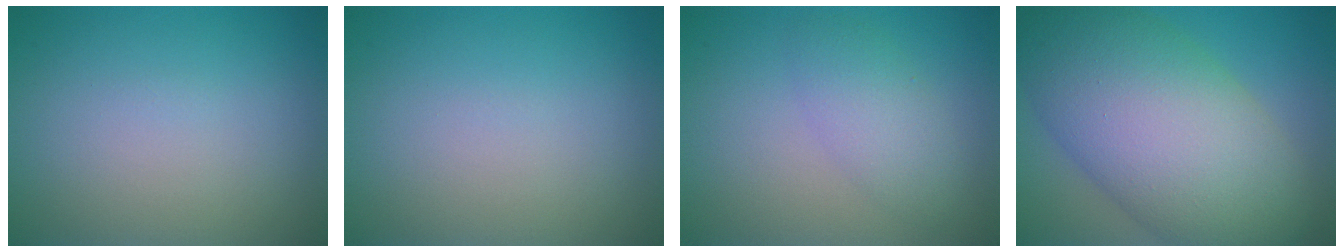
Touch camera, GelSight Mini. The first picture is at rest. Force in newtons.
{"total": 0.0}
{"total": 3.0, "press": 3.0, "slide": 0.1}
{"total": 14.3, "press": 14.3, "slide": 0.7}